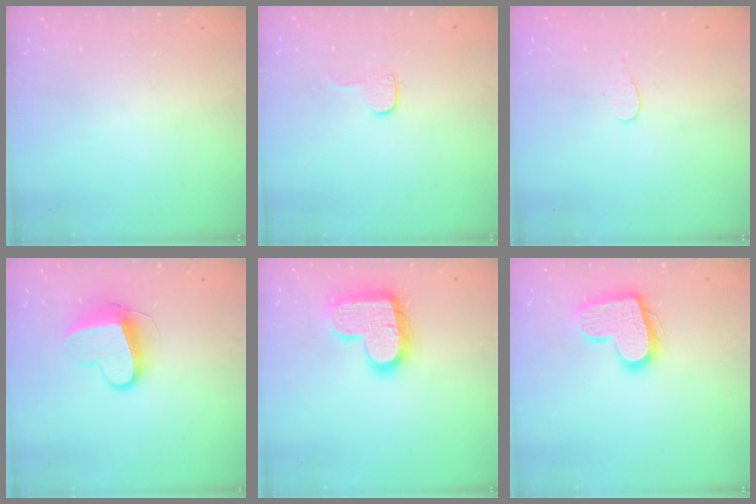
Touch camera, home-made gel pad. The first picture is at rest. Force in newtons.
{"total": 3.9, "press": 3.9, "slide": 0.4}
{"total": 3.7, "press": 3.7, "slide": 0.4}
{"total": 10.7, "press": 10.7, "slide": 0.5}
{"total": 17.8, "press": 17.7, "slide": 1.1}
{"total": 16.1, "press": 16.1, "slide": 0.9}